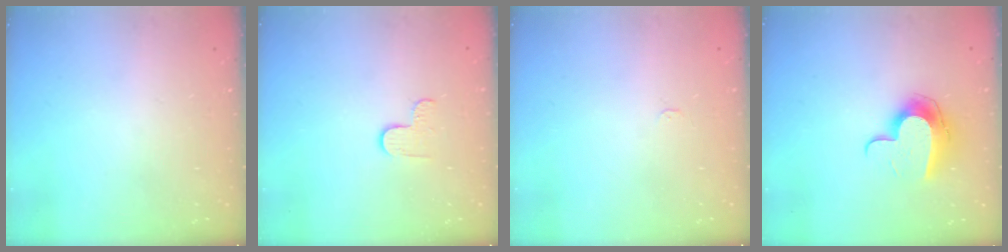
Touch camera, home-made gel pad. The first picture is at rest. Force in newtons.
{"total": 2.9, "press": 2.9, "slide": 0.3}
{"total": 2.4, "press": 2.4, "slide": 0.3}
{"total": 11.5, "press": 11.5, "slide": 0.4}